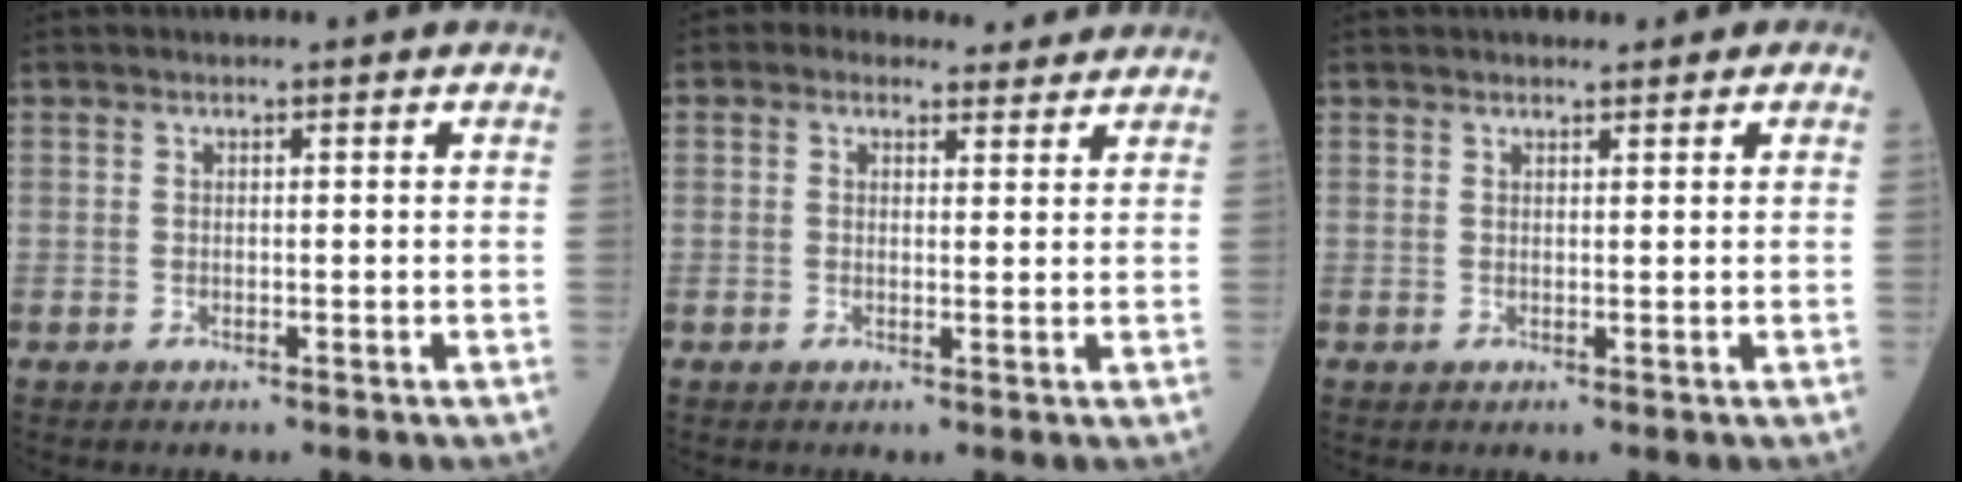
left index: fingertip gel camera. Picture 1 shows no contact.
{"total": 4.1, "force": [3.4, 2.2, 0.8], "torque": [-0.011, 0.019, 0.042]}
{"total": 1.9, "force": [1.5, 0.6, 0.9], "torque": [-0.014, 0.010, 0.019]}